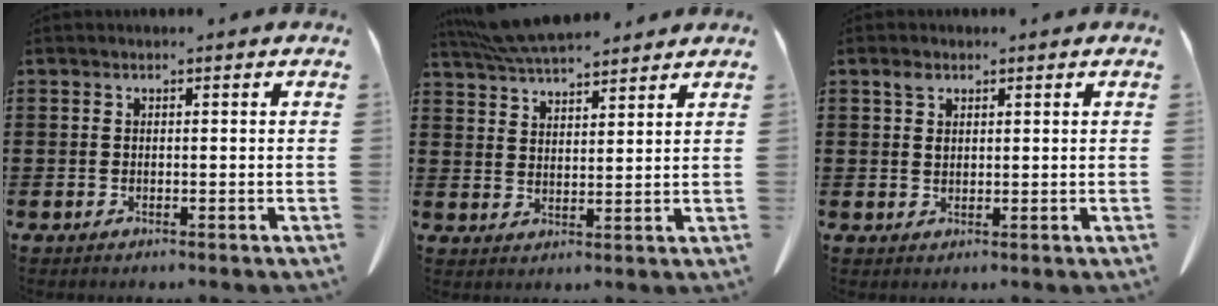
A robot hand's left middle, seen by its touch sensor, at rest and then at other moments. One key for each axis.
{"total": 6.8, "fx": 6.2, "fy": 1.4, "fz": 2.4, "tx": -0.066, "ty": -0.014, "tz": 0.117}
{"total": 1.7, "fx": 1.2, "fy": 0.9, "fz": 0.9, "tx": -0.014, "ty": -0.002, "tz": 0.021}